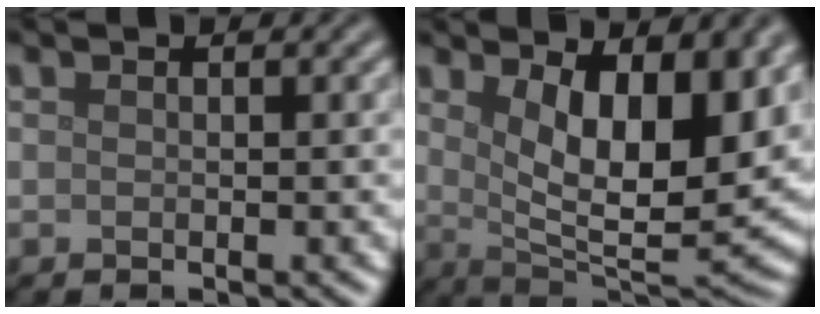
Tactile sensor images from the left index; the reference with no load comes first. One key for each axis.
{"total": 11.0, "fx": 3.4, "fy": 4.5, "fz": 9.4, "tx": -0.135, "ty": -0.017, "tz": 0.056}